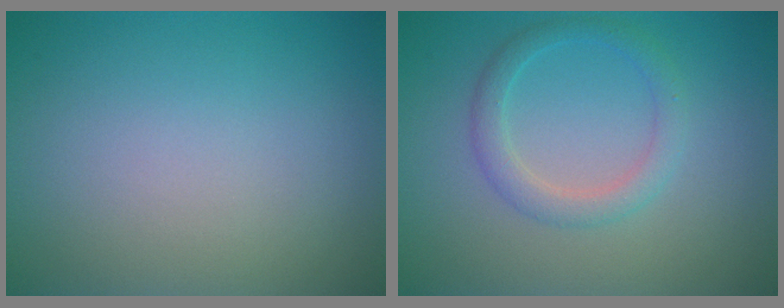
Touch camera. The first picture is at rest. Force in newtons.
{"total": 2.4, "press": 2.4, "slide": 0.1}